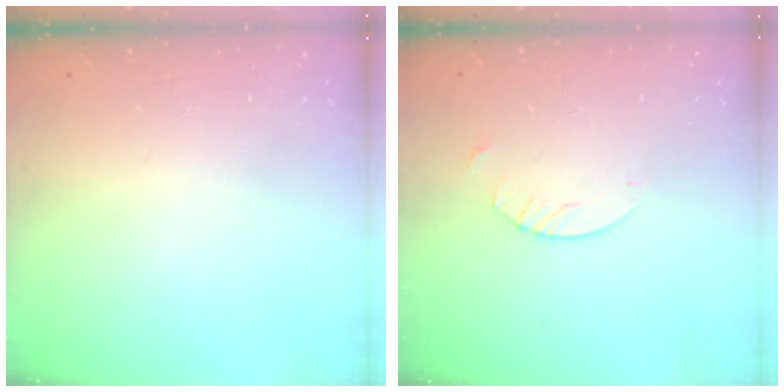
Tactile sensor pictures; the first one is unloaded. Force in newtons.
{"total": 2.7, "press": 2.7, "slide": 0.2}